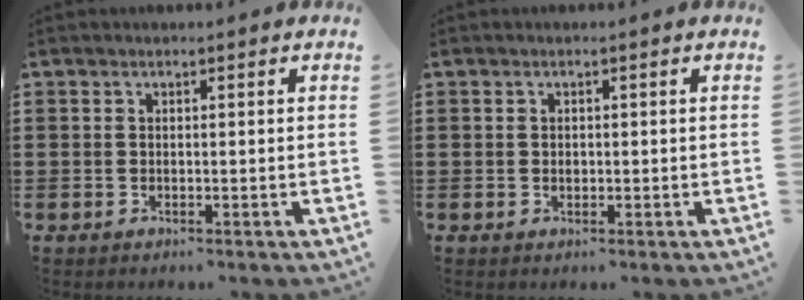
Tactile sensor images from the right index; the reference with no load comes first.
{"total": 0.7, "force": [0.0, 0.5, 0.4], "torque": [-0.009, 0.003, -0.001]}